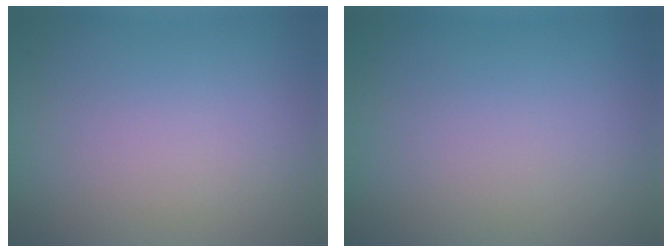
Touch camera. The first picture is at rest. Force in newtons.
{"total": 0.0}